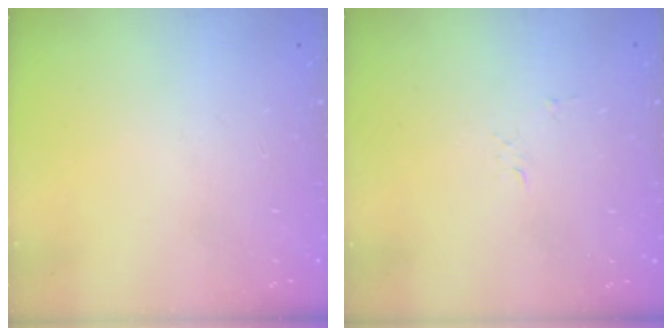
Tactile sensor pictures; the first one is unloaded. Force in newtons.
{"total": 2.7, "press": 2.7, "slide": 0.3}